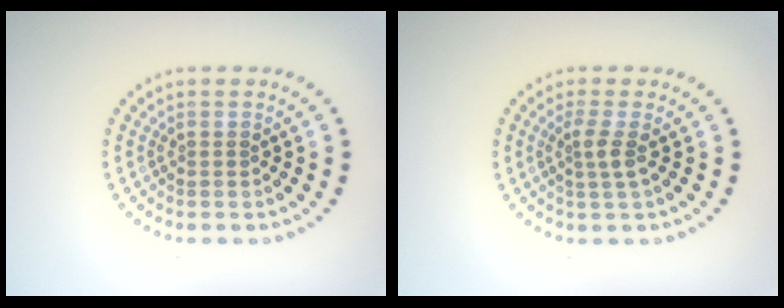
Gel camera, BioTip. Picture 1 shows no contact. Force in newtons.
{"total": 1.8, "press": 1.3, "slide": 1.1}